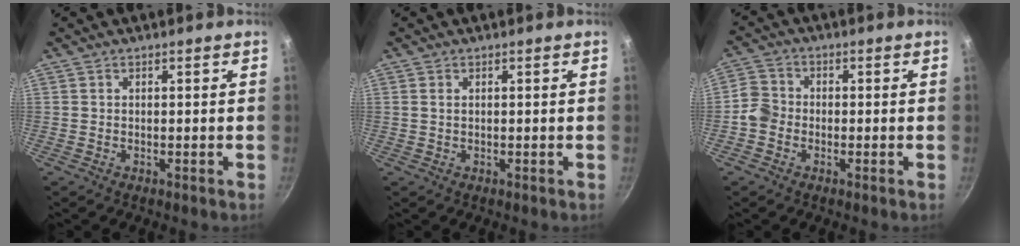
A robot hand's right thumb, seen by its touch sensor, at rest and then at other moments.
{"total": 0.8, "force": [0.2, 0.5, 0.6], "torque": [-0.010, 0.001, 0.004]}
{"total": 4.3, "force": [-1.6, 3.7, 1.7], "torque": [-0.016, 0.019, -0.043]}